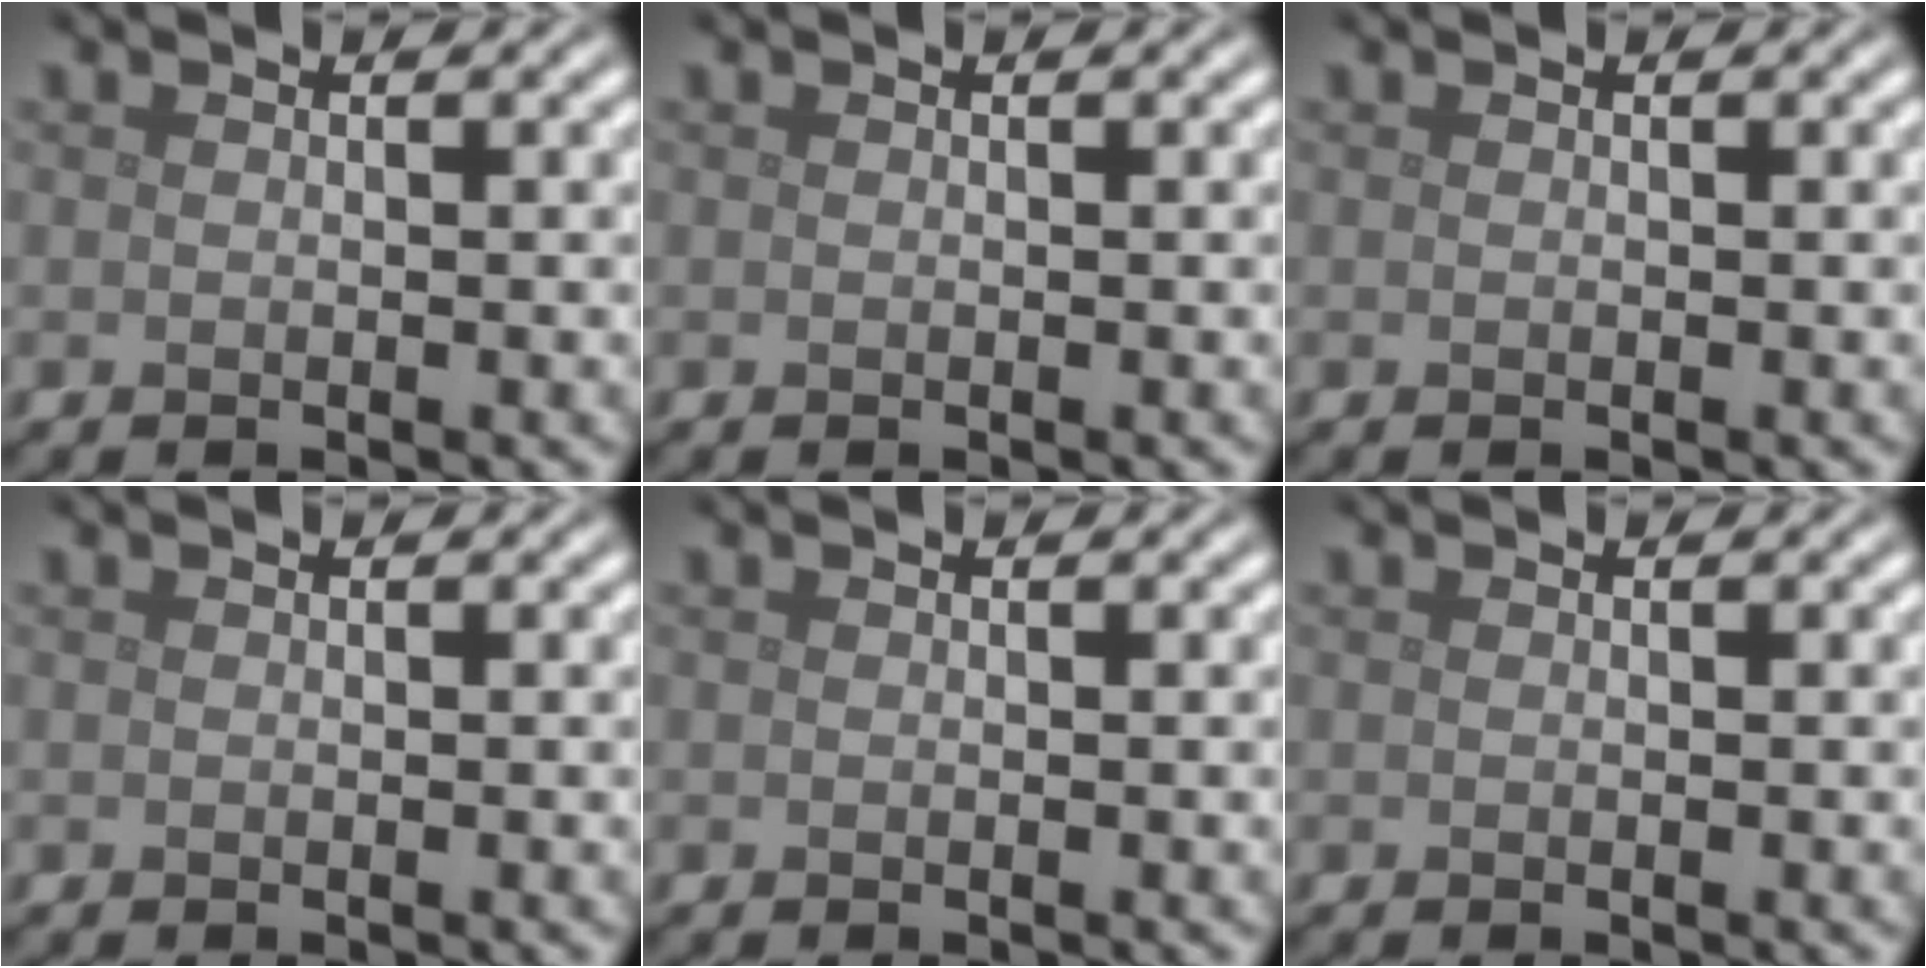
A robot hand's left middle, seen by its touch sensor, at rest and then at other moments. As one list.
[{"total": 0.0}, {"total": 0.0}, {"total": 0.0}, {"total": 0.0}, {"total": 0.0}]